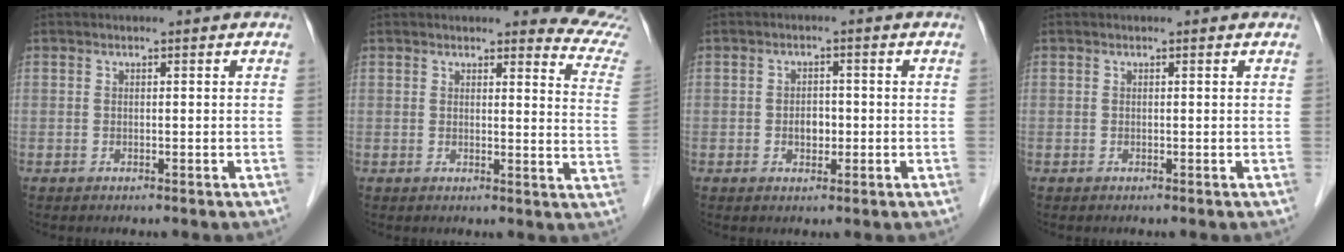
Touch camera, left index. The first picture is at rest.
{"total": 8.3, "force": [8.2, 0.3, 1.3], "torque": [0.005, -0.070, 0.057]}
{"total": 2.4, "force": [-0.5, 1.7, 1.7], "torque": [-0.025, 0.006, -0.005]}
{"total": 0.0}